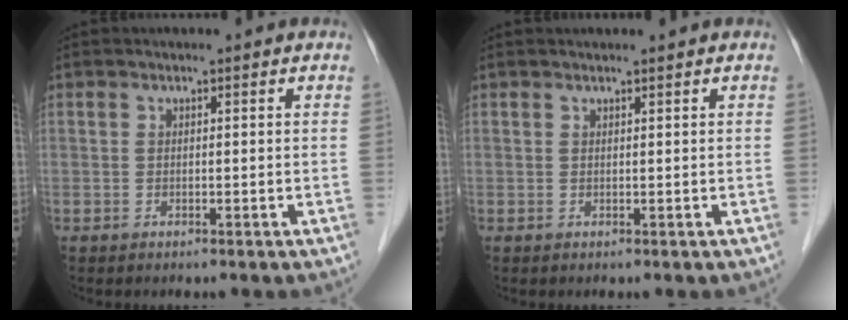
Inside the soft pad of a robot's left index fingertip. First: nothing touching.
{"total": 1.0, "force": [0.9, -0.2, 0.4], "torque": [-0.007, 0.007, 0.018]}